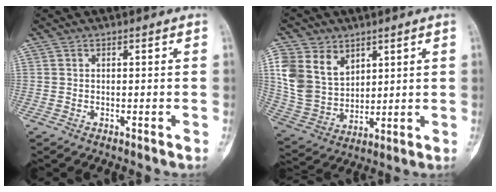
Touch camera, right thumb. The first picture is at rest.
{"total": 14.0, "force": [5.8, 10.3, 7.5], "torque": [-0.131, -0.021, 0.130]}